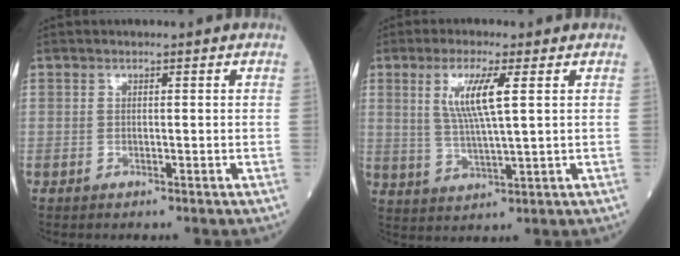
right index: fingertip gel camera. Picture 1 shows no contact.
{"total": 7.3, "force": [2.4, 0.4, 6.9], "torque": [-0.144, 0.000, 0.050]}